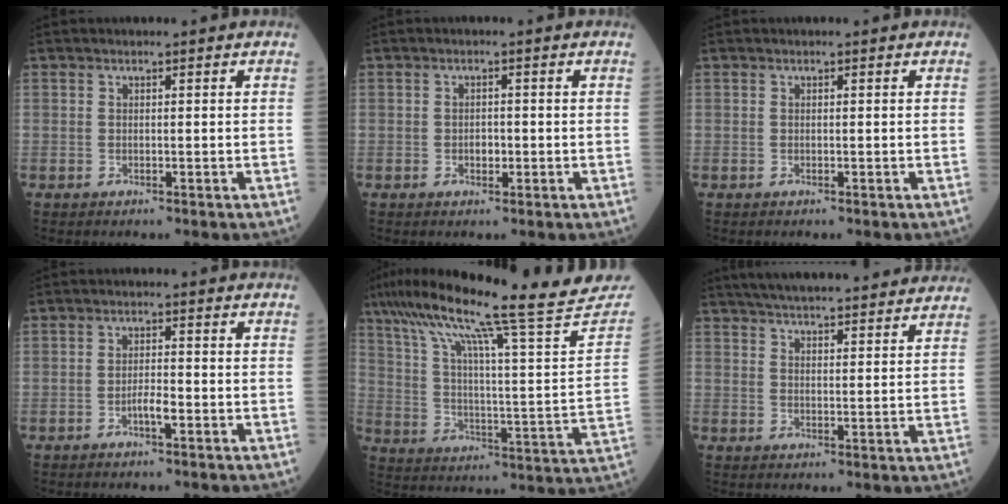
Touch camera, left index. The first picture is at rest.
{"total": 1.5, "force": [-0.4, 1.0, 1.1], "torque": [-0.017, 0.003, -0.005]}
{"total": 0.0}
{"total": 2.4, "force": [-1.2, 0.4, 2.0], "torque": [-0.035, 0.002, -0.022]}
{"total": 30.2, "force": [24.5, 1.3, 17.6], "torque": [-0.288, -0.033, 0.338]}
{"total": 21.2, "force": [19.1, 2.7, 8.8], "torque": [-0.132, 0.028, 0.255]}